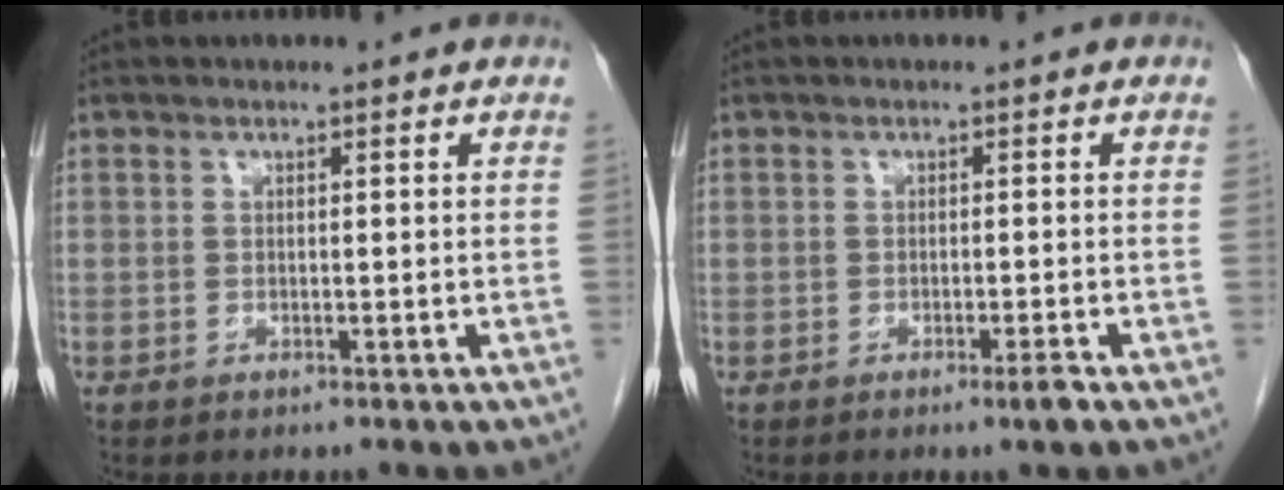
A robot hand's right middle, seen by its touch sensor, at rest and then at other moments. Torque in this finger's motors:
{"motor_torque": [0.38, 0.20, -0.03, 0.02]}